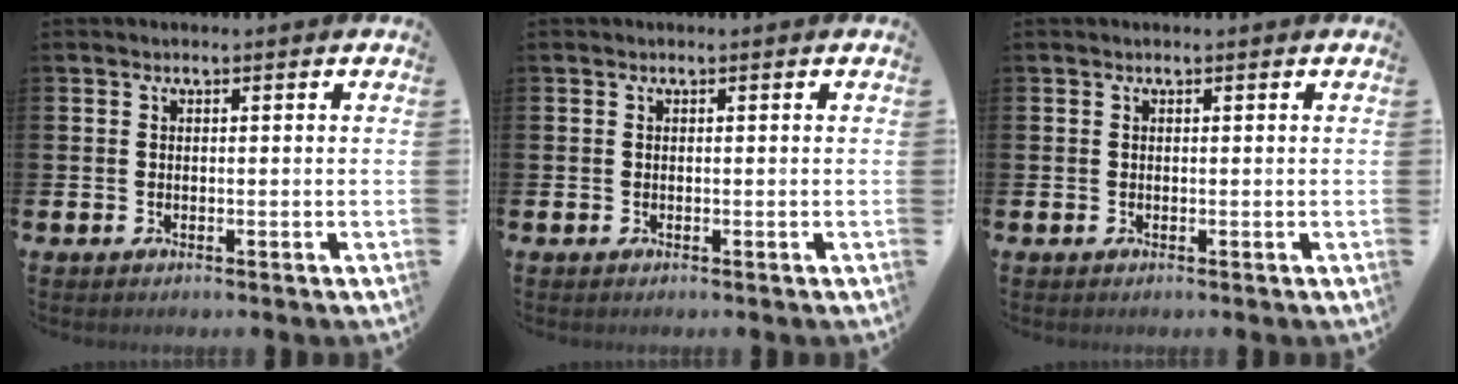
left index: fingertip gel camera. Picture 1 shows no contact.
{"total": 0.0}
{"total": 0.0}